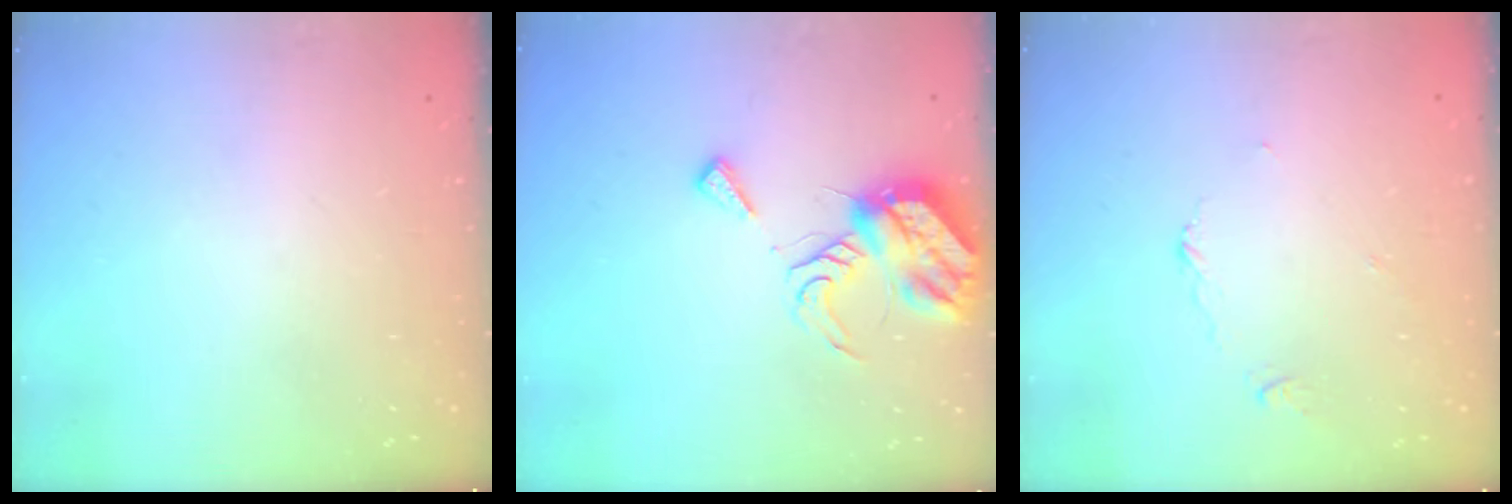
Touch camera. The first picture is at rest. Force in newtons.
{"total": 10.4, "press": 10.3, "slide": 1.1}
{"total": 3.3, "press": 3.3, "slide": 0.4}